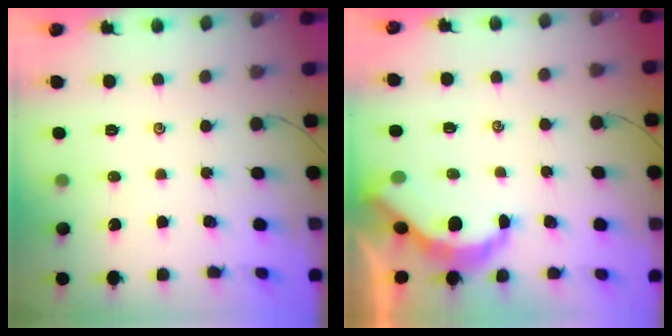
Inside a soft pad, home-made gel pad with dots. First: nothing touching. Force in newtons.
{"total": 5.5, "press": 5.5, "slide": 0.4}